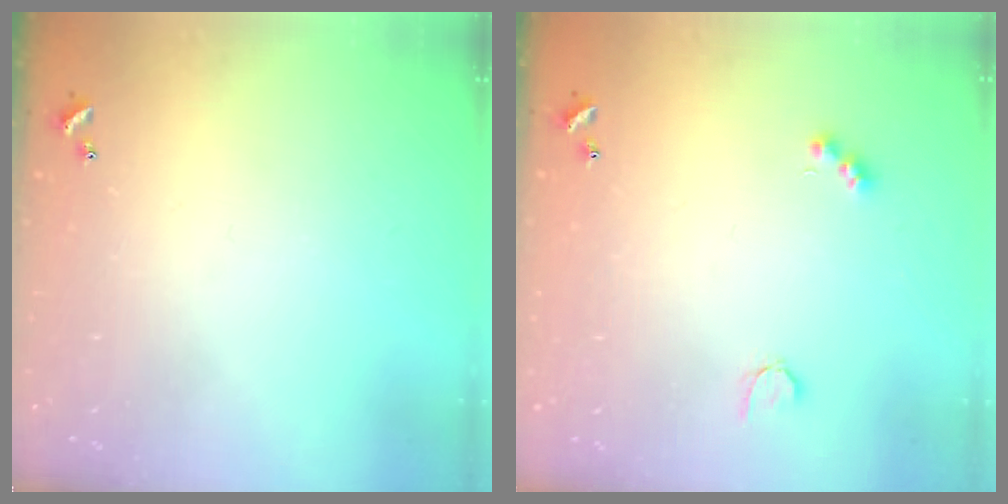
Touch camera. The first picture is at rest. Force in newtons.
{"total": 5.7, "press": 5.6, "slide": 0.8}